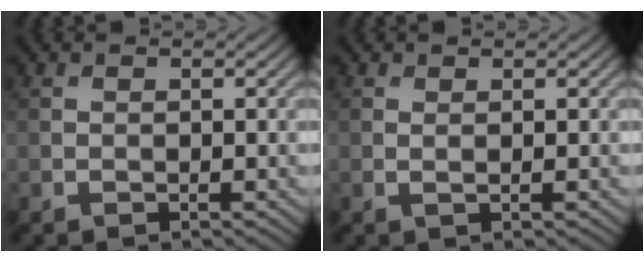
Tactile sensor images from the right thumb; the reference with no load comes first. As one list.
[{"total": 0.6, "force": [0.3, 0.1, 0.6], "torque": [-0.013, 0.001, 0.005]}]